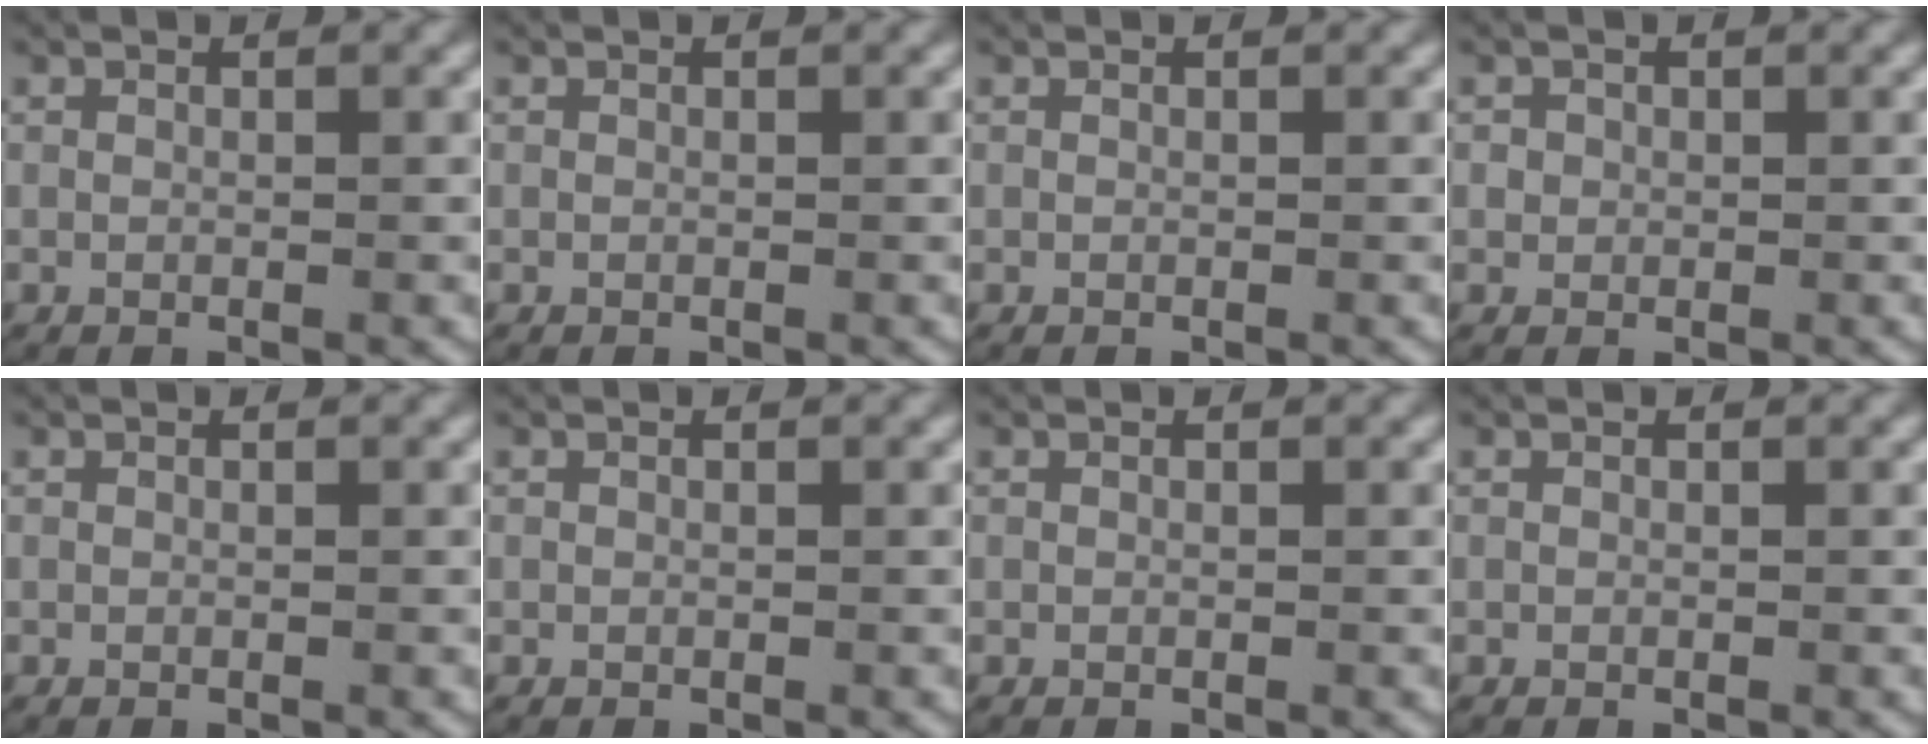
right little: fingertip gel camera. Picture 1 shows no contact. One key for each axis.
{"total": 0.0}
{"total": 0.0}
{"total": 0.9, "fx": -0.1, "fy": 0.9, "fz": -0.2, "tx": 0.008, "ty": 0.001, "tz": -0.004}
{"total": 0.0}
{"total": 0.0}
{"total": 0.0}
{"total": 0.0}